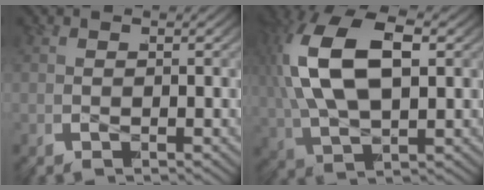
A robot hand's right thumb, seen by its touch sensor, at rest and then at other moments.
{"total": 11.6, "force": [1.1, 7.3, 8.9], "torque": [-0.222, -0.024, 0.035]}